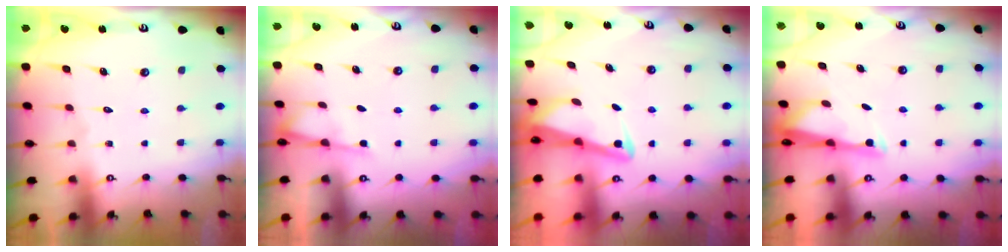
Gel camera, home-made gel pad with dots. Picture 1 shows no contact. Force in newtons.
{"total": 2.4, "press": 2.4, "slide": 0.5}
{"total": 2.9, "press": 2.8, "slide": 0.4}
{"total": 2.8, "press": 2.8, "slide": 0.5}